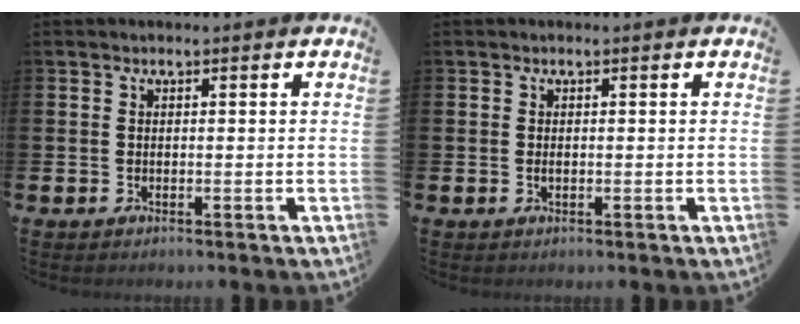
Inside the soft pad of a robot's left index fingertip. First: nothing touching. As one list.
[{"total": 0.5, "force": [0.0, 0.3, 0.5], "torque": [-0.015, 0.002, 0.000]}]